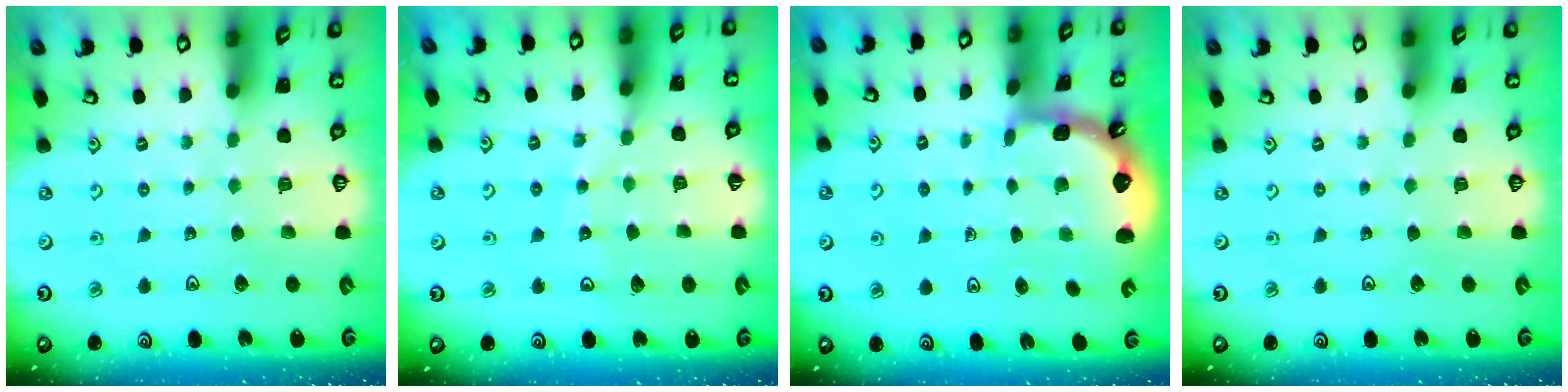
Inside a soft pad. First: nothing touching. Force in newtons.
{"total": 10.2, "press": 10.1, "slide": 1.3}
{"total": 1.7, "press": 1.7, "slide": 0.2}
{"total": 0.0}